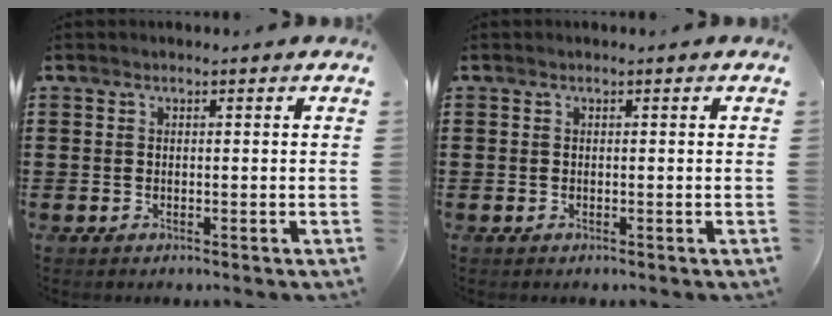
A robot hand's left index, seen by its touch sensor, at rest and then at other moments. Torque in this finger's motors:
{"motor_torque": [-0.04, -0.04, 0.00, 0.00]}